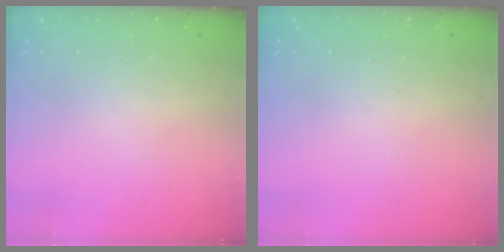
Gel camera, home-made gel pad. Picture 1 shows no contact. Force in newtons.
{"total": 0.0}